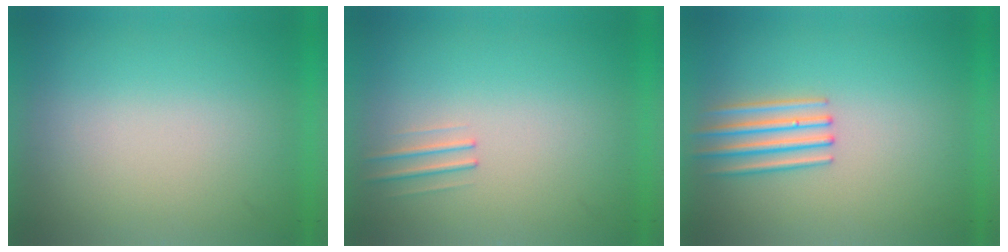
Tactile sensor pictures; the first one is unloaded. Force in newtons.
{"total": 1.0}
{"total": 2.7}